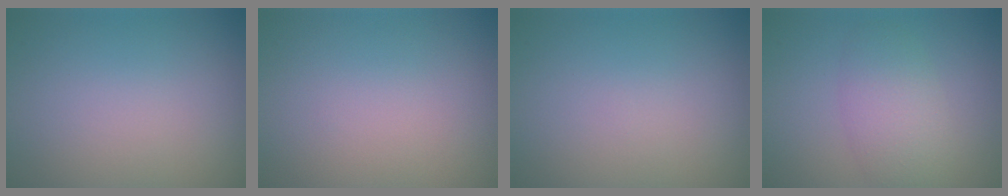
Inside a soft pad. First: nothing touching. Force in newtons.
{"total": 0.0}
{"total": 0.0}
{"total": 2.4, "press": 2.4, "slide": 0.3}